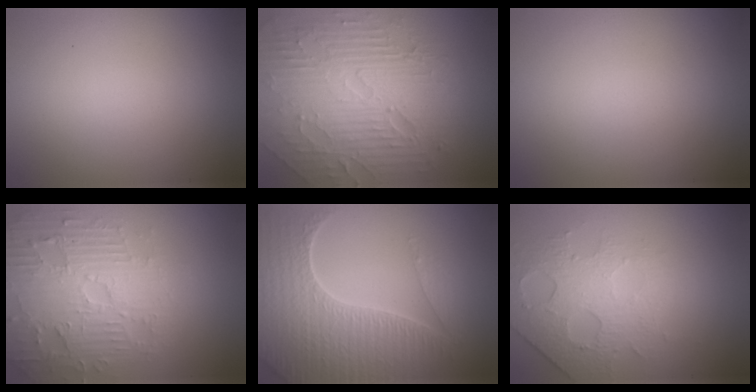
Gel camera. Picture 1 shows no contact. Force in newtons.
{"total": 9.4, "press": 6.2, "slide": 7.1}
{"total": 0.0}
{"total": 4.8, "press": 4.7, "slide": 0.6}
{"total": 7.3, "press": 5.3, "slide": 5.0}
{"total": 4.8, "press": 3.2, "slide": 3.6}